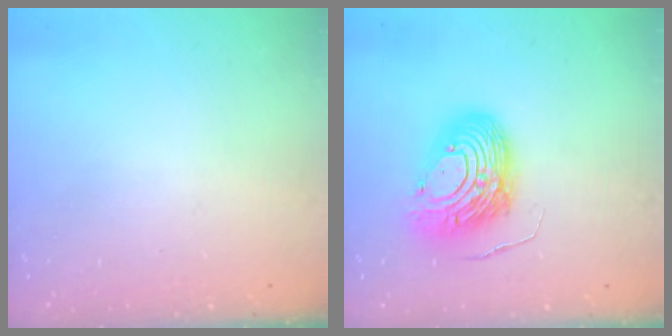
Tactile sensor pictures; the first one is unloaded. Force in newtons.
{"total": 13.8, "press": 13.7, "slide": 1.3}